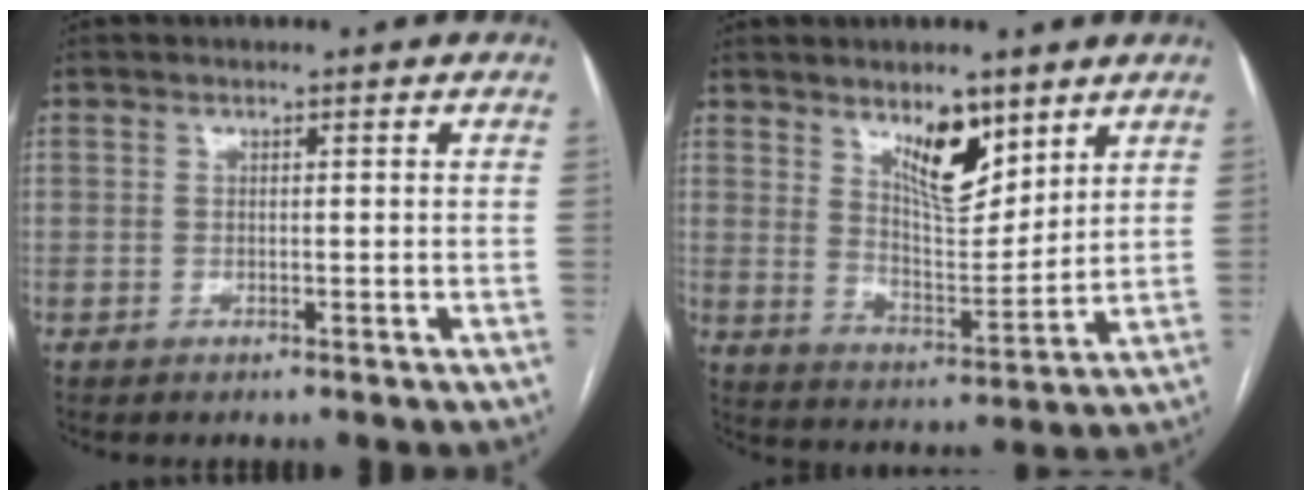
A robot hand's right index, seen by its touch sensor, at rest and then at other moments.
{"total": 9.0, "force": [5.7, 3.2, 6.3], "torque": [-0.108, -0.008, 0.105]}